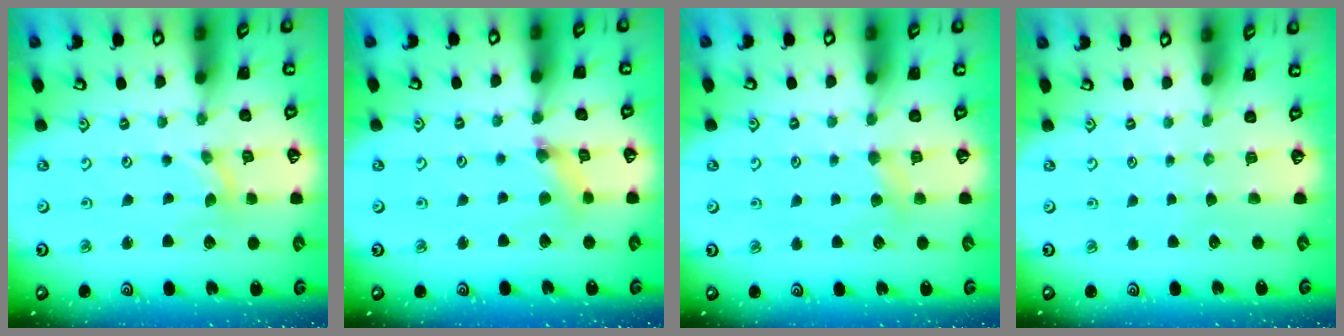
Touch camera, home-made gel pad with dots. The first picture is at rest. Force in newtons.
{"total": 3.5, "press": 3.5, "slide": 0.3}
{"total": 2.9, "press": 2.8, "slide": 0.4}
{"total": 0.0}